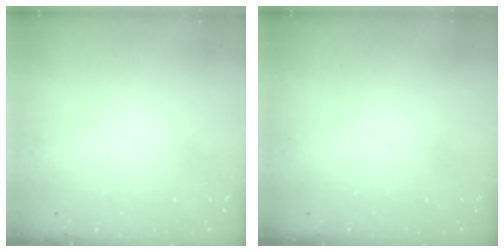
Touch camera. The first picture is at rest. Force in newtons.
{"total": 0.0}